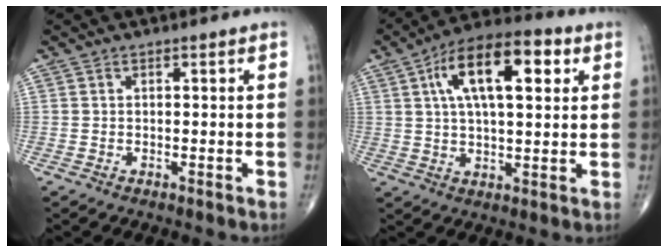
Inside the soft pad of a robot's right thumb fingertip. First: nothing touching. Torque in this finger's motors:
{"motor_torque": [1.02, 3.99, 1.51, 0.54, 0.41]}